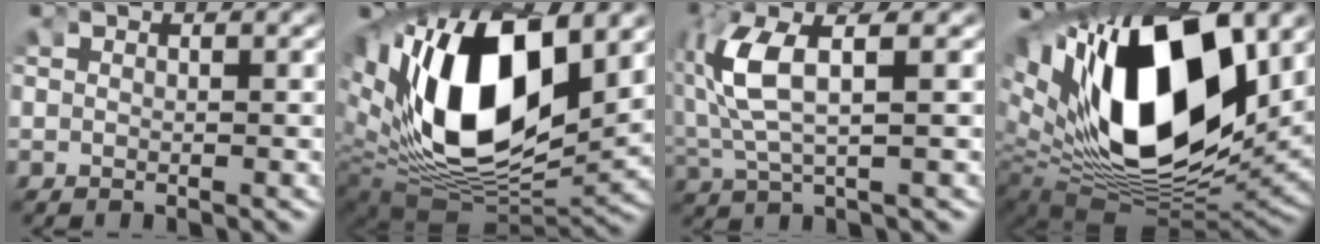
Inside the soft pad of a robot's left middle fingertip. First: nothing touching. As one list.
[{"total": 18.7, "force": [2.1, 10.8, 15.1], "torque": [-0.280, -0.028, 0.048]}, {"total": 5.0, "force": [0.8, 2.0, 4.5], "torque": [-0.113, -0.008, 0.026]}, {"total": 21.4, "force": [2.8, 12.3, 17.3], "torque": [-0.297, -0.013, 0.048]}]